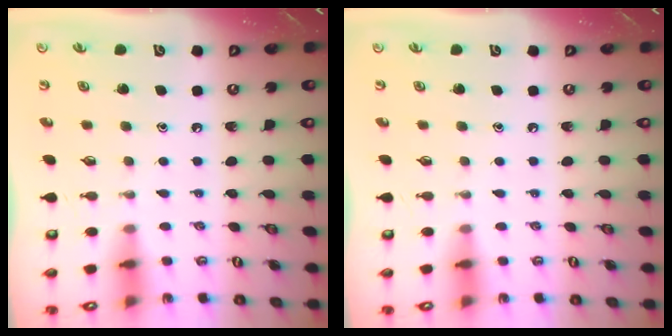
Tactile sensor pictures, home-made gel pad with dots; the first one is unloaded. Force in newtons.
{"total": 0.0}